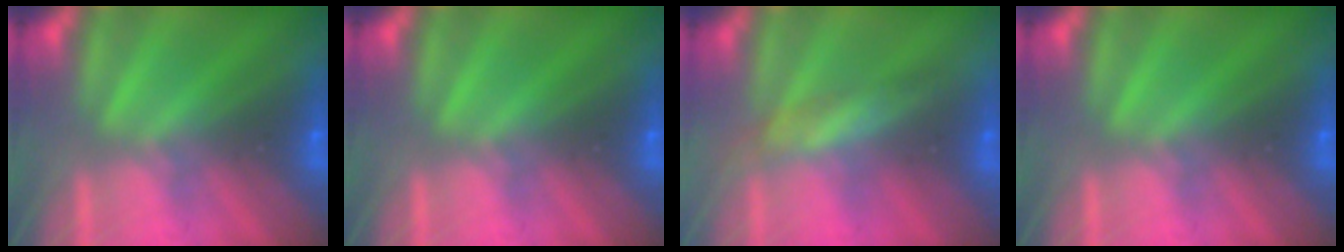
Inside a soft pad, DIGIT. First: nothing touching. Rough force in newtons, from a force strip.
{"total": 0.0}
{"total": 2.8}
{"total": 0.0}